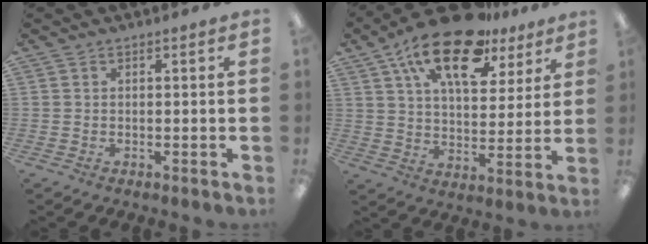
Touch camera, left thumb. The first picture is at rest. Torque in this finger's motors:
{"motor_torque": [0.50, 0.59, 1.80, -0.97, 0.28]}